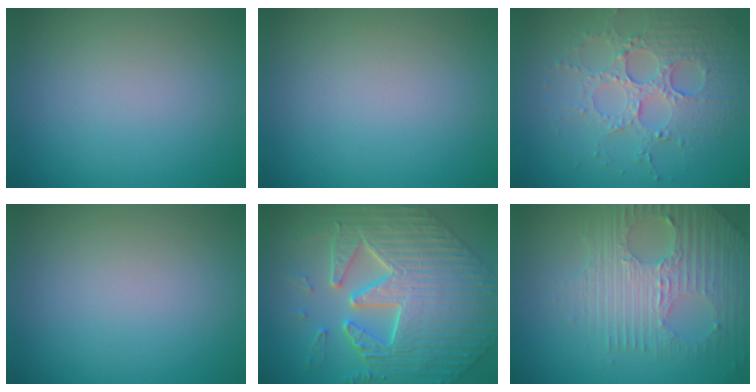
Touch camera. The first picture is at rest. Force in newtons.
{"total": 0.0}
{"total": 4.5, "press": 4.2, "slide": 1.7}
{"total": 0.0}
{"total": 9.4, "press": 7.4, "slide": 5.9}
{"total": 6.6, "press": 4.5, "slide": 4.9}